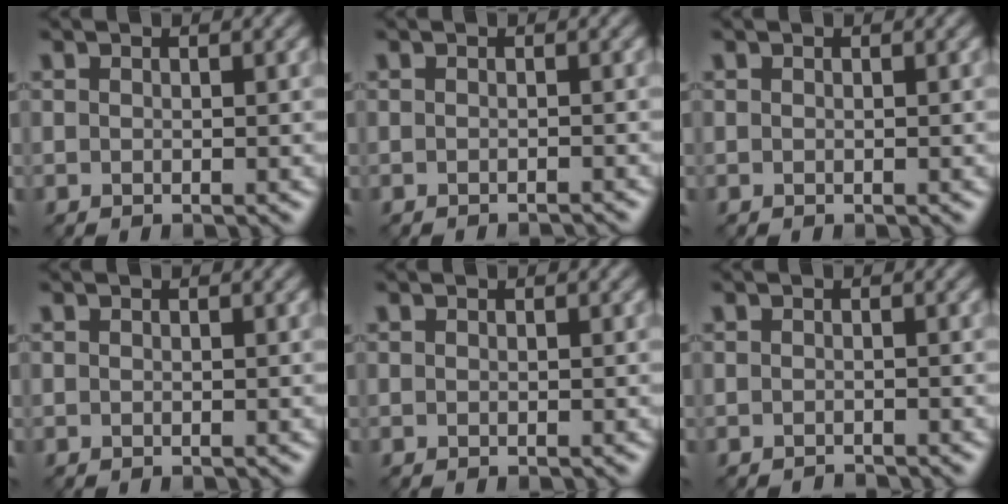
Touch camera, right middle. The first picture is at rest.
{"total": 1.5, "force": [-1.4, -0.2, 0.1], "torque": [0.004, -0.005, -0.017]}
{"total": 0.0}
{"total": 0.0}
{"total": 0.0}
{"total": 1.1, "force": [-0.8, -0.5, -0.5], "torque": [0.011, -0.002, -0.016]}